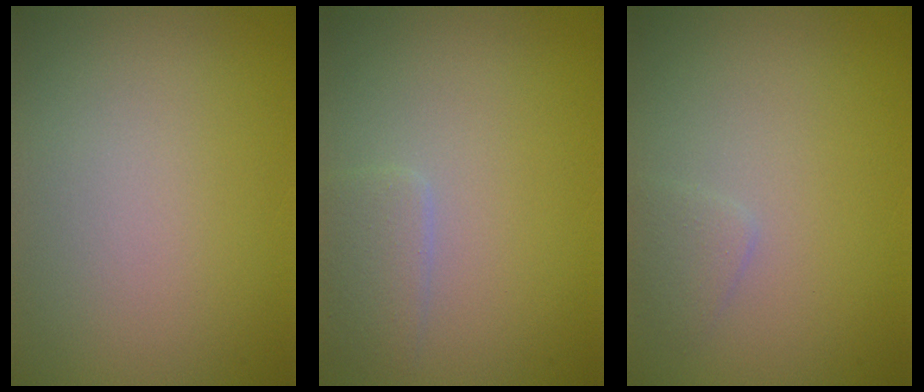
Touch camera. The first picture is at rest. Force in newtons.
{"total": 2.0, "press": 2.0, "slide": 0.0}
{"total": 1.1, "press": 1.1, "slide": 0.1}